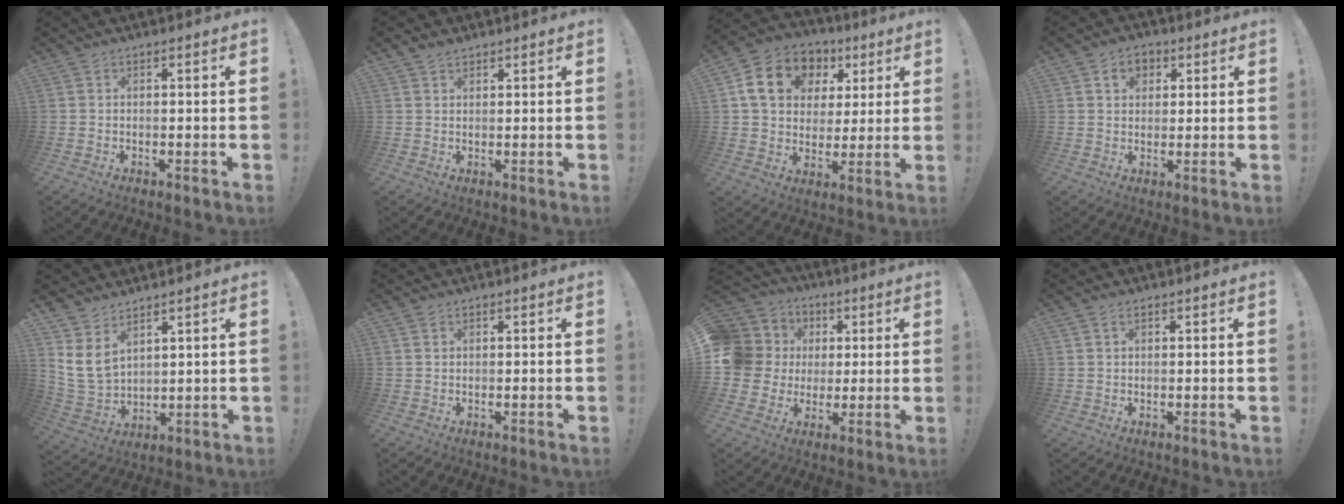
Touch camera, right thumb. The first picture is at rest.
{"total": 2.2, "force": [1.7, 1.2, 0.8], "torque": [-0.014, -0.006, 0.033]}
{"total": 15.8, "force": [6.4, 12.1, 7.9], "torque": [-0.122, -0.014, 0.129]}
{"total": 6.0, "force": [2.3, 4.6, 3.0], "torque": [-0.044, 0.000, 0.043]}
{"total": 9.2, "force": [5.2, 6.1, 4.6], "torque": [-0.095, -0.040, 0.105]}
{"total": 1.1, "force": [0.9, 0.7, 0.3], "torque": [0.003, -0.002, 0.015]}
{"total": 13.7, "force": [2.0, 12.5, 5.3], "torque": [-0.114, 0.000, 0.056]}
{"total": 1.3, "force": [0.8, 0.7, 0.7], "torque": [-0.013, 0.000, 0.014]}